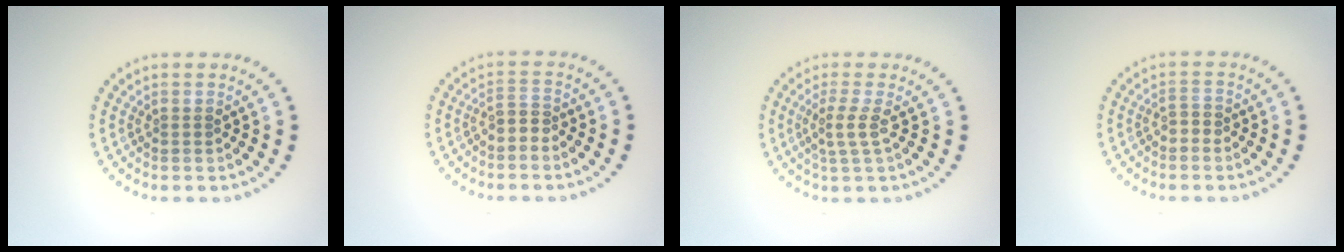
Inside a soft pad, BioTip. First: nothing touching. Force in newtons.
{"total": 1.5, "press": 1.3, "slide": 0.8}
{"total": 2.1, "press": 1.5, "slide": 1.4}
{"total": 0.9, "press": 0.7, "slide": 0.5}